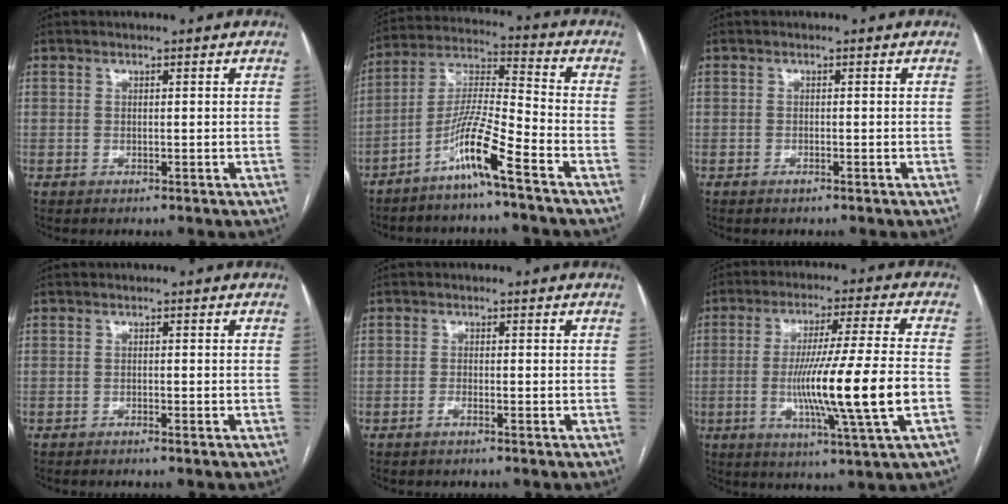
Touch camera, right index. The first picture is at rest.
{"total": 10.0, "force": [-6.2, -0.6, 7.8], "torque": [-0.163, -0.006, -0.124]}
{"total": 0.6, "force": [-0.5, 0.1, 0.4], "torque": [-0.008, 0.000, -0.007]}
{"total": 0.8, "force": [-0.7, -0.1, 0.4], "torque": [-0.011, 0.000, -0.011]}
{"total": 0.9, "force": [-0.7, 0.2, 0.5], "torque": [-0.009, 0.002, -0.012]}
{"total": 15.7, "force": [-3.2, -1.1, 15.3], "torque": [-0.273, -0.016, -0.058]}